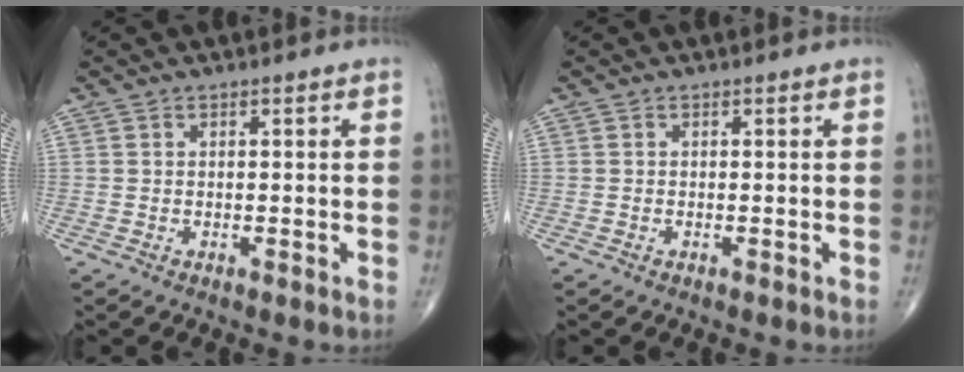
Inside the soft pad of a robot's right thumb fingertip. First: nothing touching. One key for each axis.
{"total": 0.0}